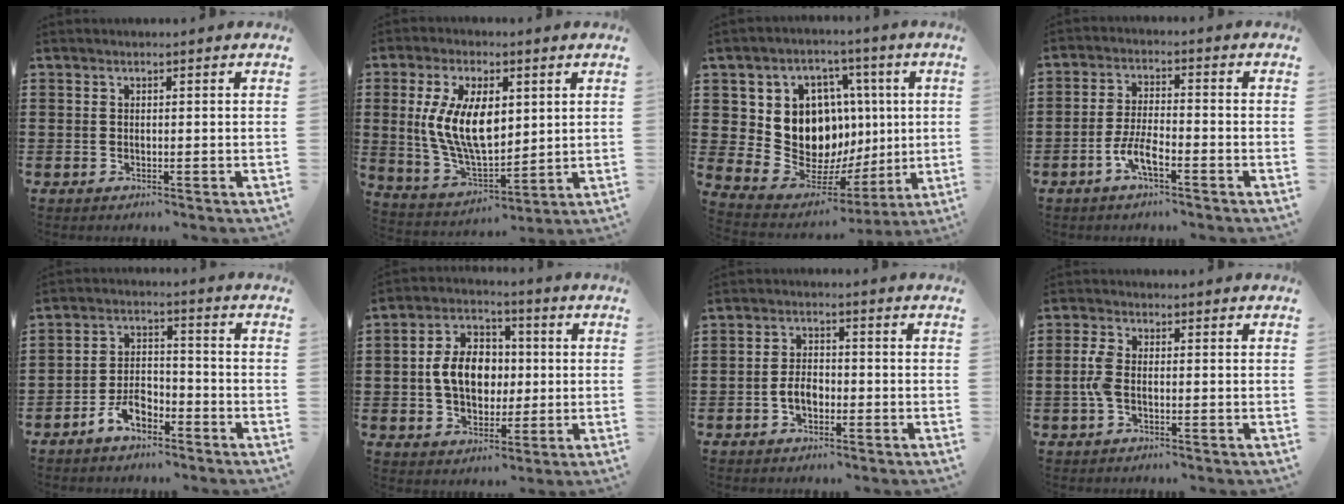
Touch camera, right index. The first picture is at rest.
{"total": 11.4, "force": [2.2, 5.7, 9.6], "torque": [-0.212, 0.005, 0.038]}
{"total": 13.1, "force": [2.6, 11.0, 6.7], "torque": [-0.155, -0.026, 0.059]}
{"total": 5.3, "force": [-3.2, 1.2, 4.0], "torque": [-0.100, -0.008, -0.069]}
{"total": 5.3, "force": [-3.7, 2.7, 2.6], "torque": [-0.055, 0.011, -0.073]}
{"total": 8.8, "force": [-0.2, 6.5, 6.0], "torque": [-0.121, 0.013, -0.009]}
{"total": 3.5, "force": [-1.2, 2.1, 2.5], "torque": [-0.054, 0.002, -0.025]}
{"total": 3.4, "force": [-0.7, 1.5, 3.0], "torque": [-0.083, -0.007, -0.021]}